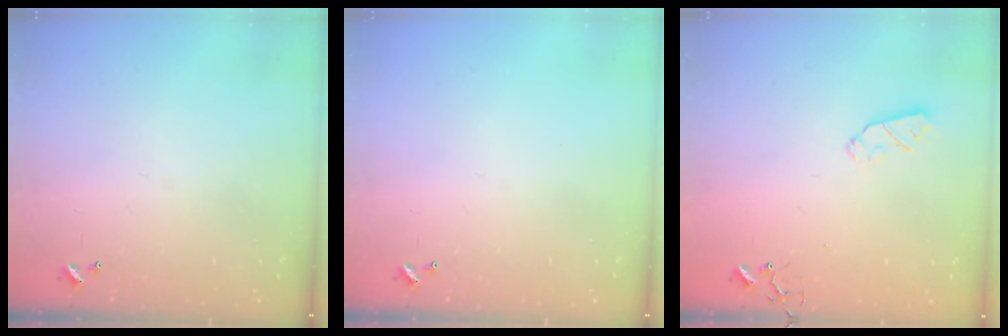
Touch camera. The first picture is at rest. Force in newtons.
{"total": 0.0}
{"total": 5.5, "press": 5.5, "slide": 0.4}